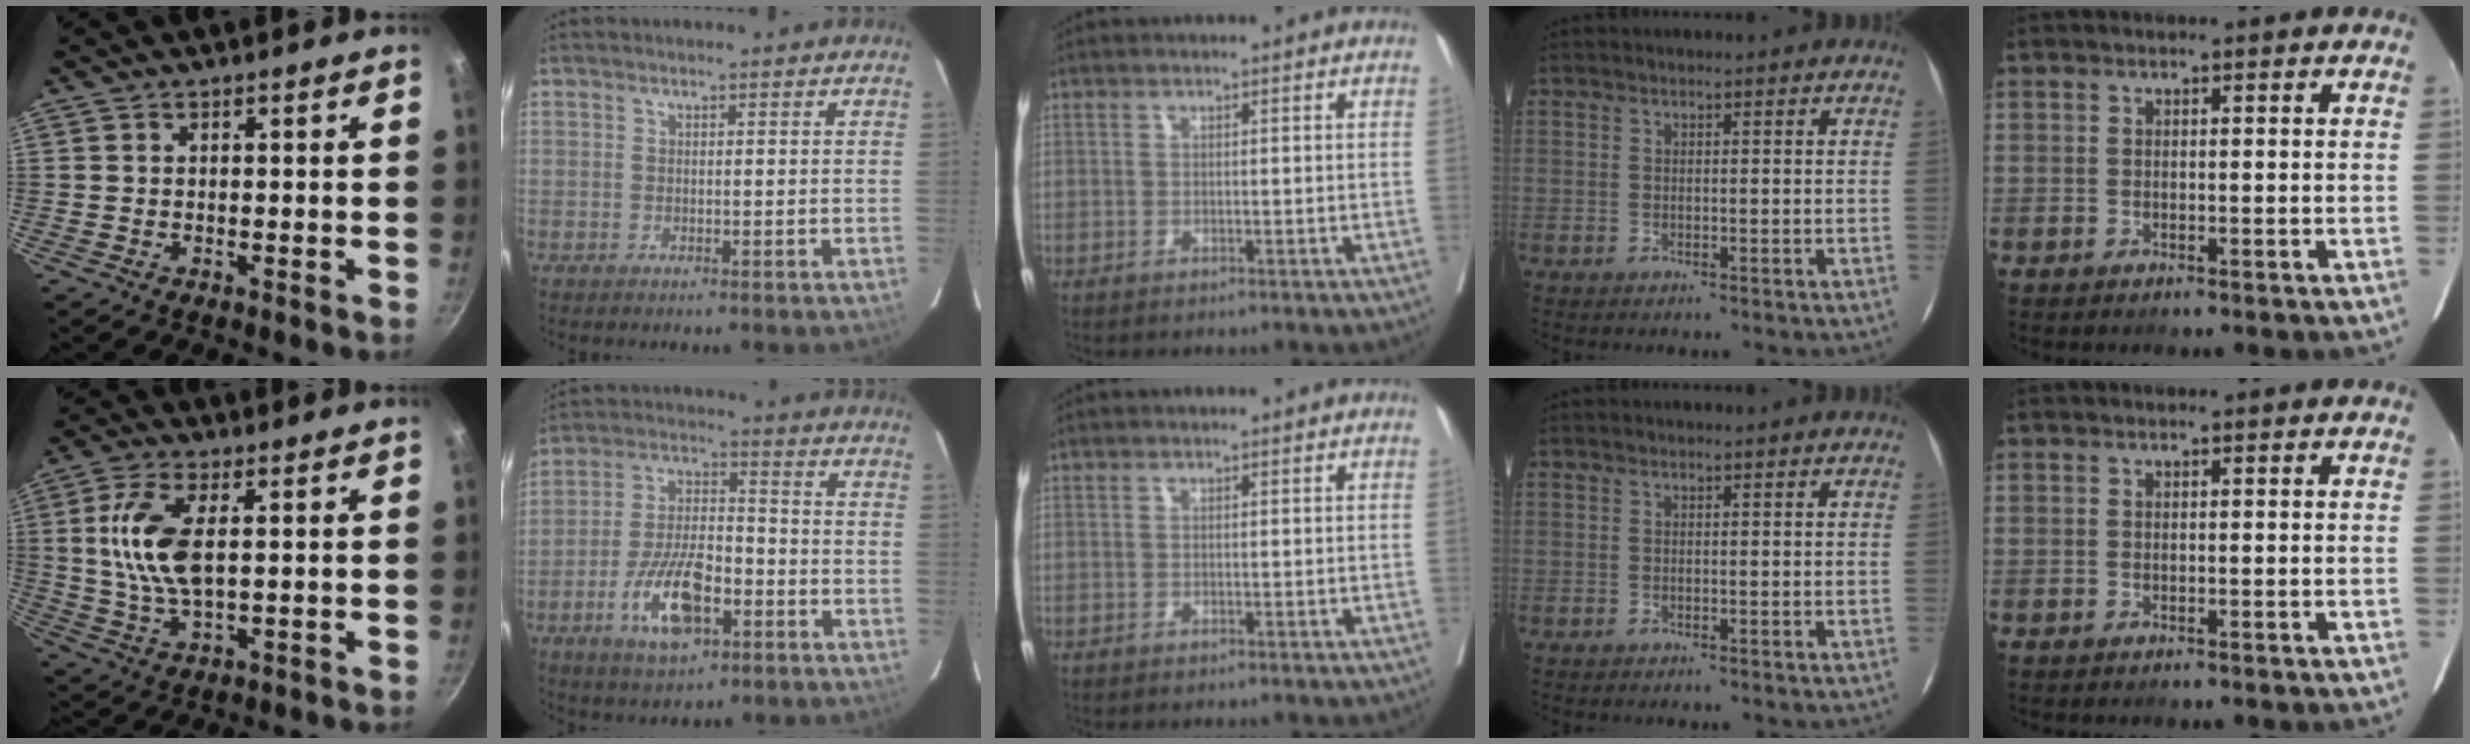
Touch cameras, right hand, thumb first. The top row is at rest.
{"thumb": {"total": 11.5, "force": [1.7, 5.3, 10.1], "torque": [-0.213, -0.002, 0.035]}, "index": {"total": 11.9, "force": [-5.1, 4.5, 9.8], "torque": [-0.193, 0.002, -0.088]}}